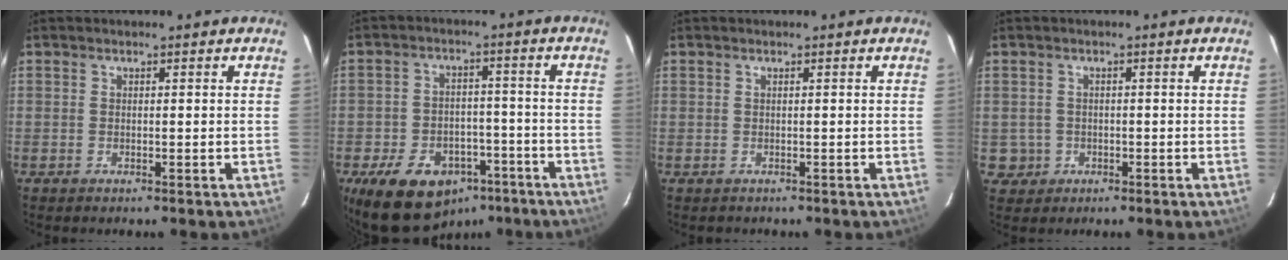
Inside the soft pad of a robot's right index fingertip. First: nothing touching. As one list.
[{"total": 16.7, "force": [-10.2, 10.5, 7.9], "torque": [-0.177, 0.019, -0.134]}, {"total": 0.8, "force": [-0.2, 0.8, -0.1], "torque": [0.001, 0.003, 0.002]}, {"total": 3.6, "force": [-0.6, 3.6, 0.2], "torque": [-0.005, 0.014, -0.001]}]